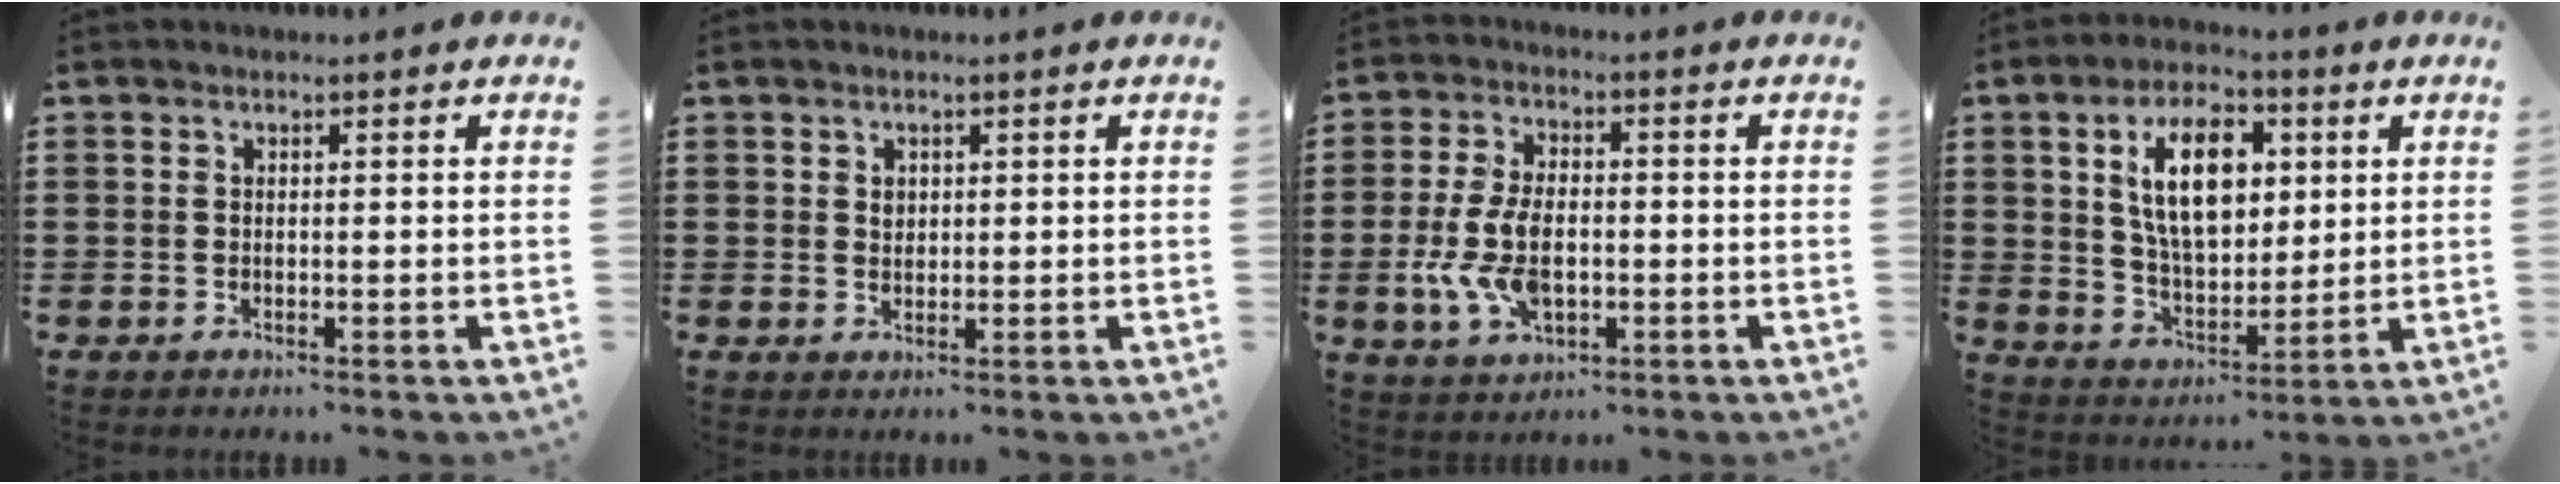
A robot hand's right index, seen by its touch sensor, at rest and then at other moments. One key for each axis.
{"total": 1.2, "fx": 0.5, "fy": 0.9, "fz": 0.5, "tx": -0.012, "ty": 0.003, "tz": 0.010}
{"total": 8.4, "fx": -1.6, "fy": 4.4, "fz": 6.9, "tx": -0.161, "ty": -0.001, "tz": -0.033}
{"total": 11.7, "fx": 3.6, "fy": 6.3, "fz": 9.1, "tx": -0.181, "ty": 0.014, "tz": 0.061}